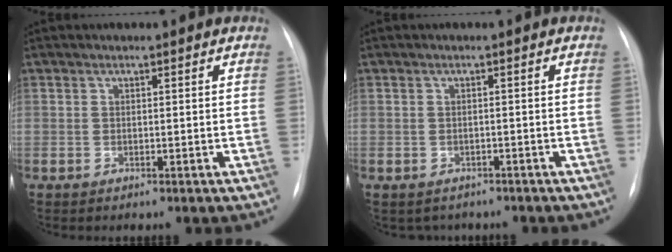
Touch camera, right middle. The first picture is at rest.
{"total": 3.5, "force": [-2.8, 2.0, 0.3], "torque": [-0.005, 0.011, -0.033]}